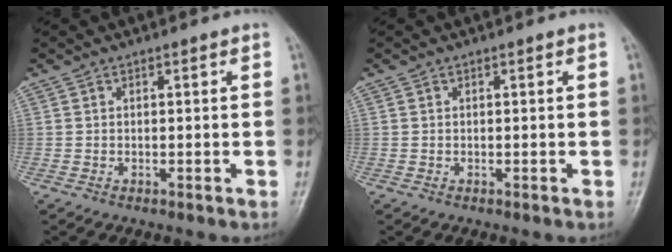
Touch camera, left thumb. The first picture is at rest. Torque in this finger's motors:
{"motor_torque": [-0.01, -0.01, -0.02, 0.00, 0.00]}